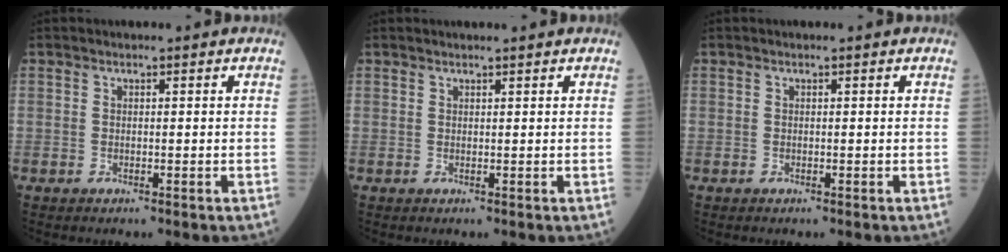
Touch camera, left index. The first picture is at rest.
{"total": 1.2, "force": [1.1, -0.2, 0.3], "torque": [-0.009, 0.005, 0.022]}
{"total": 0.0}